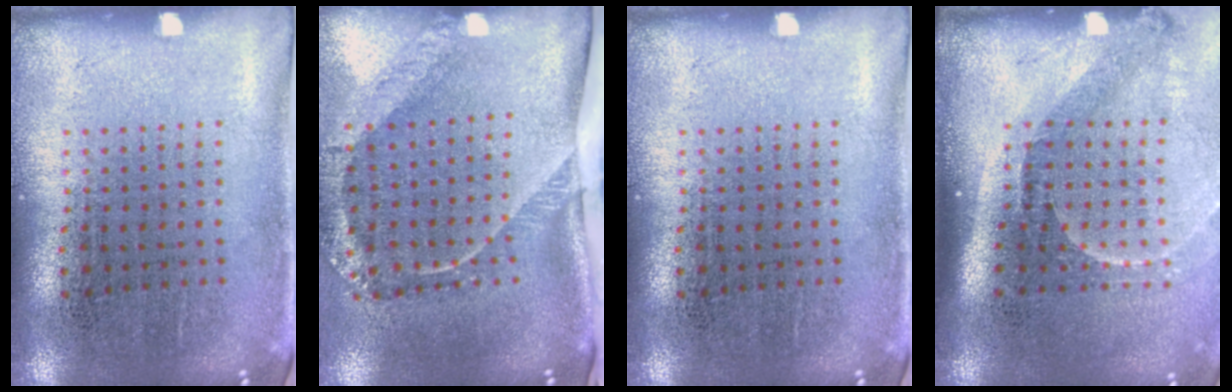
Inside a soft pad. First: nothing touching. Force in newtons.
{"total": 2.6, "press": 1.7, "slide": 2.0}
{"total": 0.0}
{"total": 2.2, "press": 1.5, "slide": 1.6}